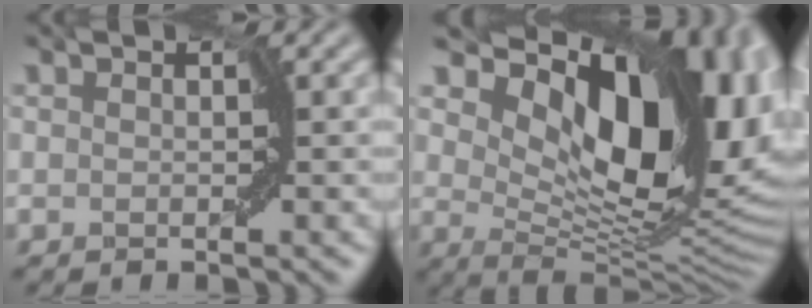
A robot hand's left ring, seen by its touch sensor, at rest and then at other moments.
{"total": 16.5, "force": [5.7, 8.8, 12.7], "torque": [-0.185, -0.009, 0.100]}